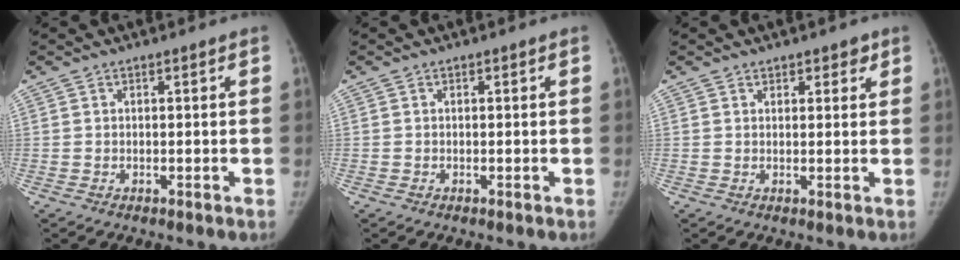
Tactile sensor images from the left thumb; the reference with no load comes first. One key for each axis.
{"total": 0.0}
{"total": 2.4, "fx": 1.6, "fy": 1.4, "fz": 0.9, "tx": 0.012, "ty": -0.008, "tz": 0.018}